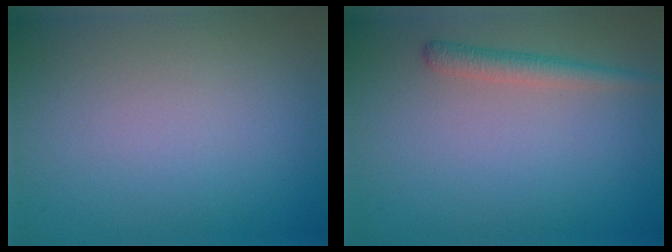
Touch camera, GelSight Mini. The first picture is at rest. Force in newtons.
{"total": 1.9, "press": 1.9, "slide": 0.1}